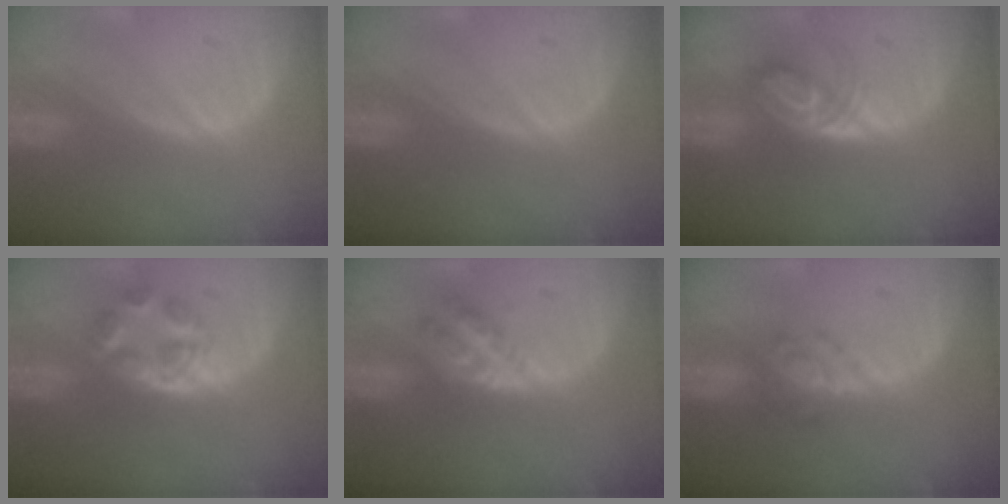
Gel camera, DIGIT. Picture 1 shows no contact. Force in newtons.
{"total": 0.0}
{"total": 5.7, "press": 5.1, "slide": 2.6}
{"total": 5.0, "press": 4.8, "slide": 1.4}
{"total": 4.7, "press": 4.1, "slide": 2.2}
{"total": 4.9, "press": 4.4, "slide": 2.0}